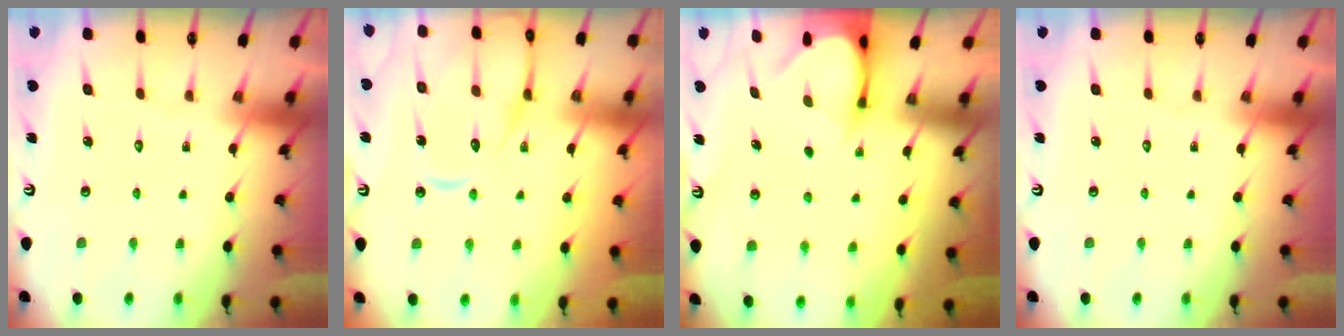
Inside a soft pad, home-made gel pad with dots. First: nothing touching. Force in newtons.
{"total": 16.0, "press": 15.9, "slide": 1.5}
{"total": 3.7, "press": 3.7, "slide": 0.3}
{"total": 0.0}